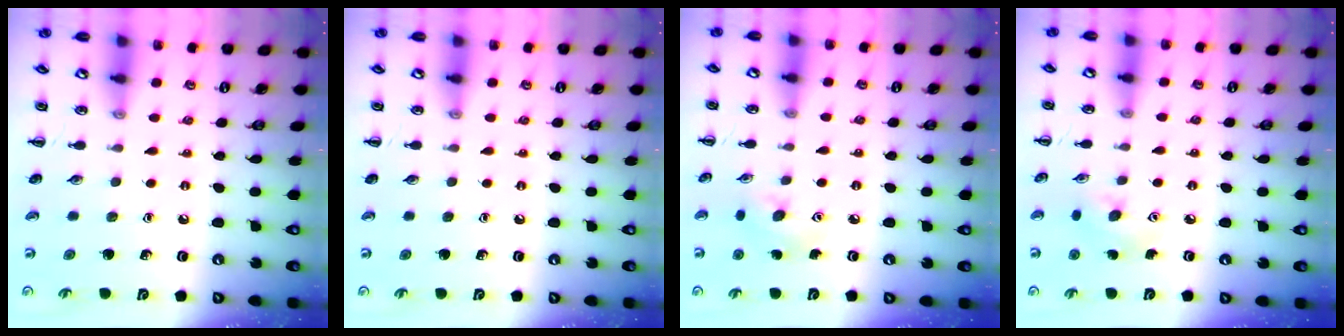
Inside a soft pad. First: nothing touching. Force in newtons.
{"total": 0.0}
{"total": 6.2, "press": 6.1, "slide": 0.8}
{"total": 6.2, "press": 6.1, "slide": 0.8}